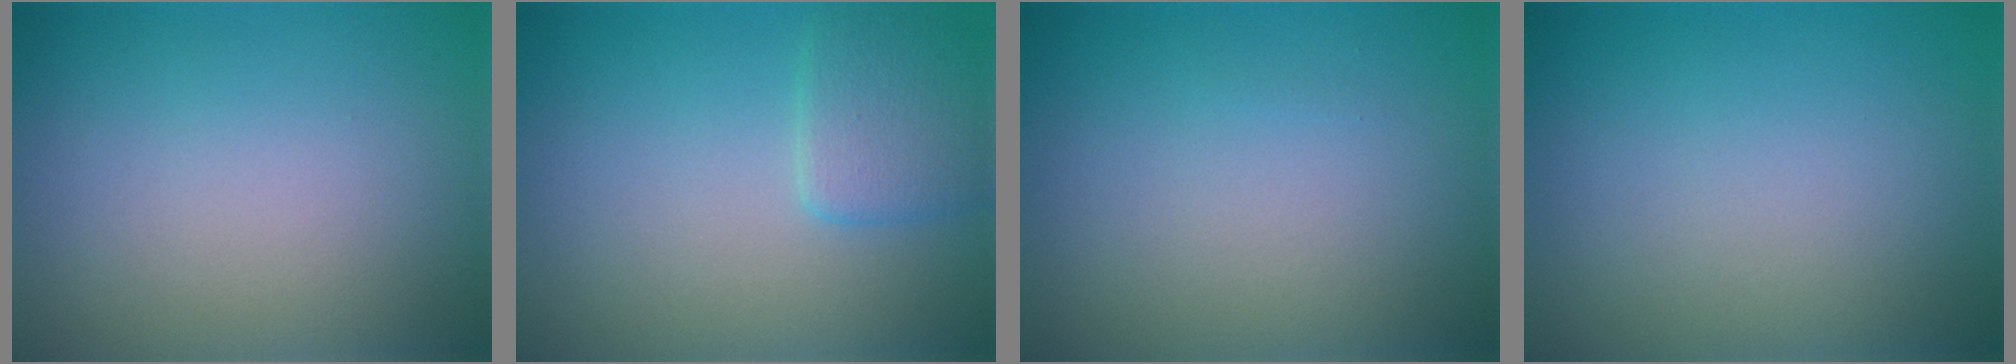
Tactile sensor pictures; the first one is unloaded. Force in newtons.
{"total": 2.6, "press": 2.6, "slide": 0.1}
{"total": 0.0}
{"total": 0.0}